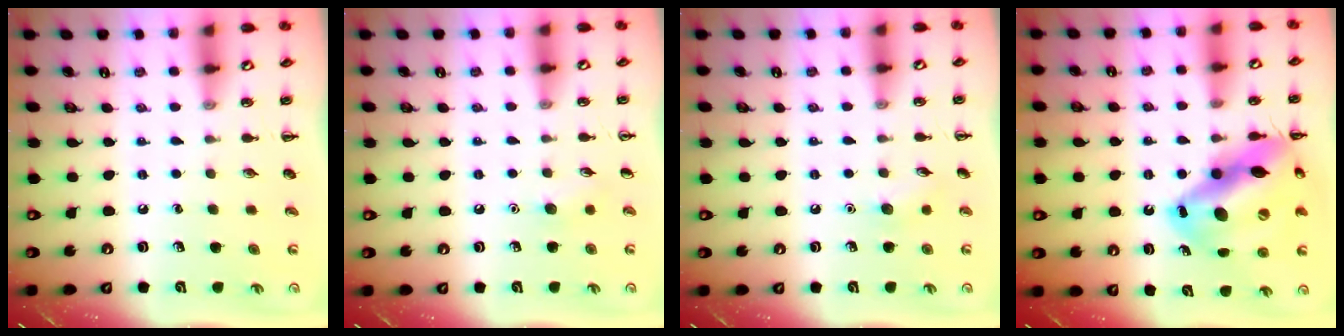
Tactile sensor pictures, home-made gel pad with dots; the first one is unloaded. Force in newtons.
{"total": 5.4, "press": 5.1, "slide": 1.7}
{"total": 6.0, "press": 5.8, "slide": 1.6}
{"total": 19.9, "press": 19.7, "slide": 3.3}